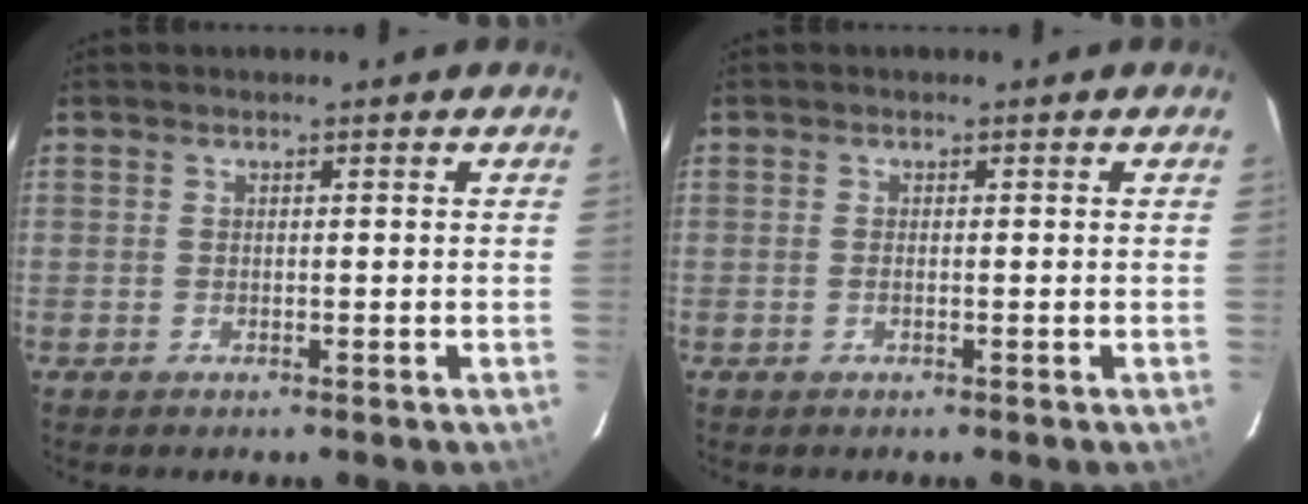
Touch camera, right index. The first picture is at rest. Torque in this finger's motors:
{"motor_torque": [-0.29, 0.01, -0.10, 0.00]}